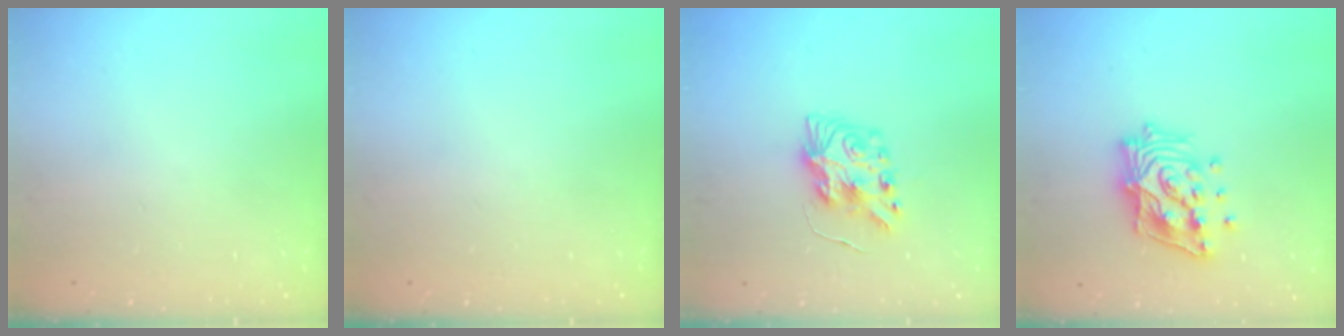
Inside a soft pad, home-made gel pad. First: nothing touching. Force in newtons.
{"total": 0.0}
{"total": 8.7, "press": 8.7, "slide": 0.3}
{"total": 16.3, "press": 16.1, "slide": 2.3}